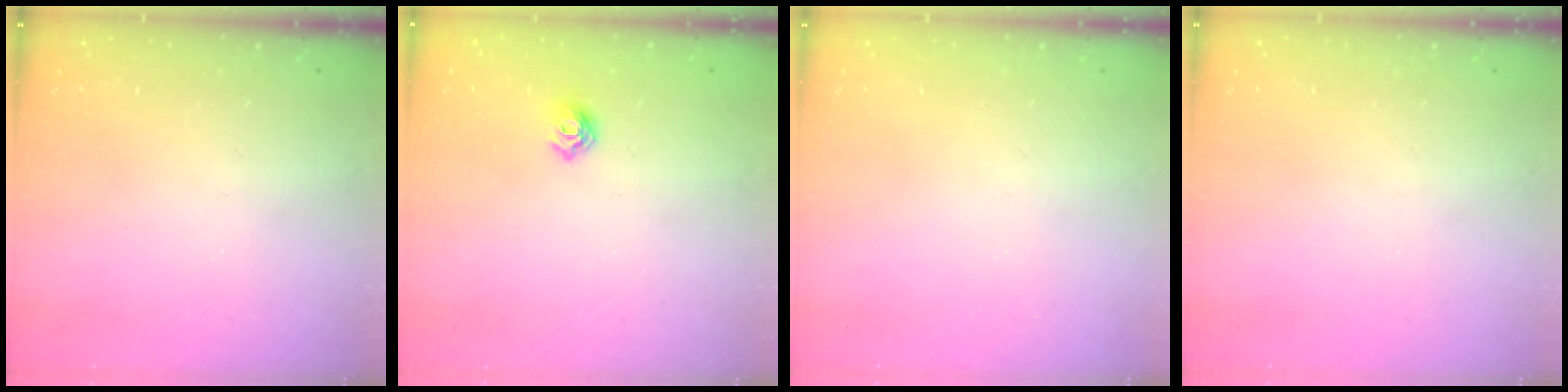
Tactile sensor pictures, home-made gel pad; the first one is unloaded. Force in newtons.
{"total": 7.3, "press": 7.2, "slide": 0.8}
{"total": 0.0}
{"total": 0.0}